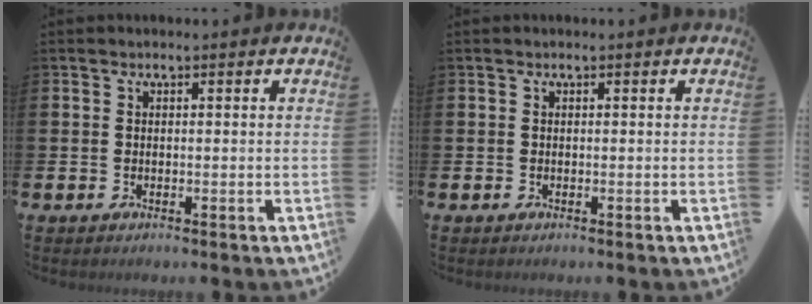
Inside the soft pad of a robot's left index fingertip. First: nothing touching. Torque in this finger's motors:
{"motor_torque": [0.00, 0.00, 0.00, 0.00]}